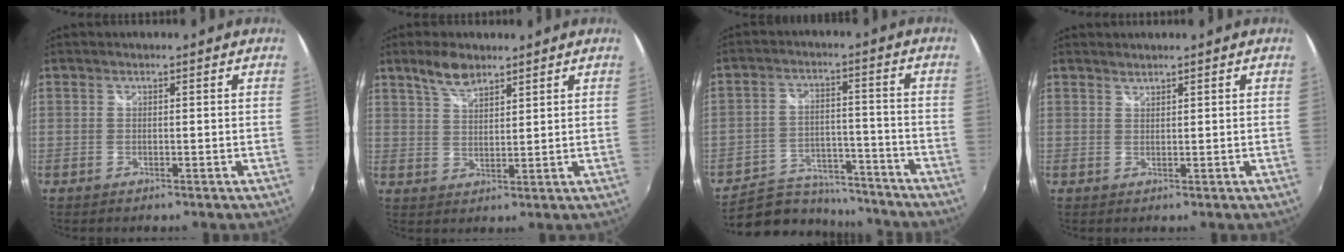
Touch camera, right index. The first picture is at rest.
{"total": 5.4, "force": [4.1, 2.0, 2.9], "torque": [-0.050, 0.006, 0.078]}
{"total": 14.4, "force": [-12.5, 6.3, 3.6], "torque": [-0.088, 0.022, -0.174]}
{"total": 1.0, "force": [1.0, 0.1, 0.1], "torque": [0.000, 0.002, 0.018]}